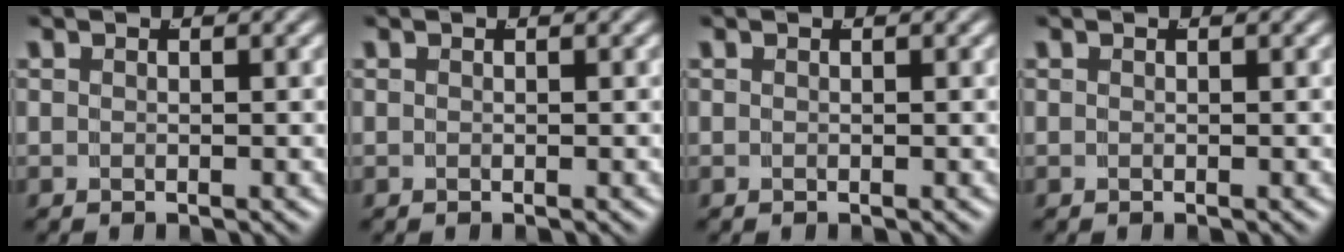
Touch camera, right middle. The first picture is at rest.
{"total": 0.0}
{"total": 0.0}
{"total": 0.0}